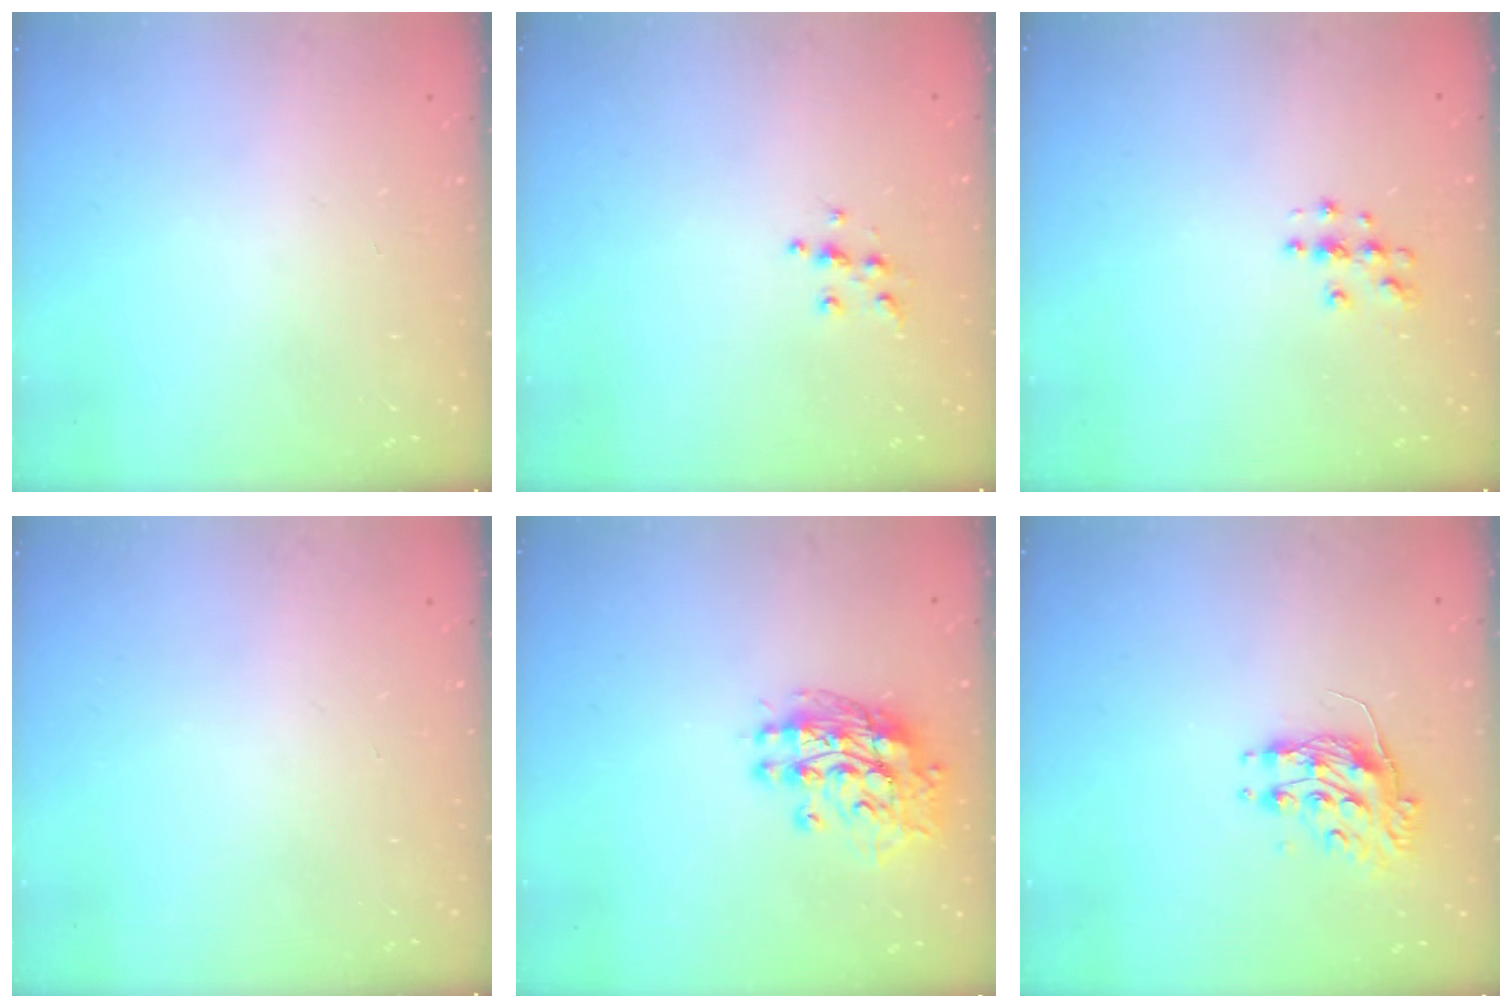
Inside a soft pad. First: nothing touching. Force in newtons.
{"total": 5.4, "press": 5.4, "slide": 0.5}
{"total": 3.8, "press": 3.8, "slide": 0.2}
{"total": 0.0}
{"total": 12.7, "press": 12.6, "slide": 1.1}
{"total": 9.2, "press": 9.2, "slide": 0.1}